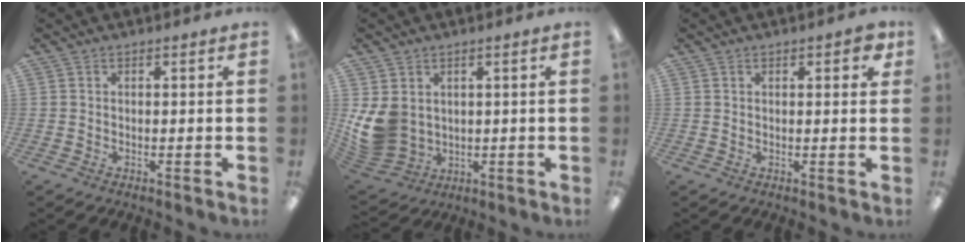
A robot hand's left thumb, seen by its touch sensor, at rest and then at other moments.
{"total": 9.0, "force": [1.5, 7.8, 4.3], "torque": [-0.113, -0.015, 0.036]}
{"total": 3.1, "force": [1.7, 1.2, 2.3], "torque": [-0.025, -0.006, 0.024]}